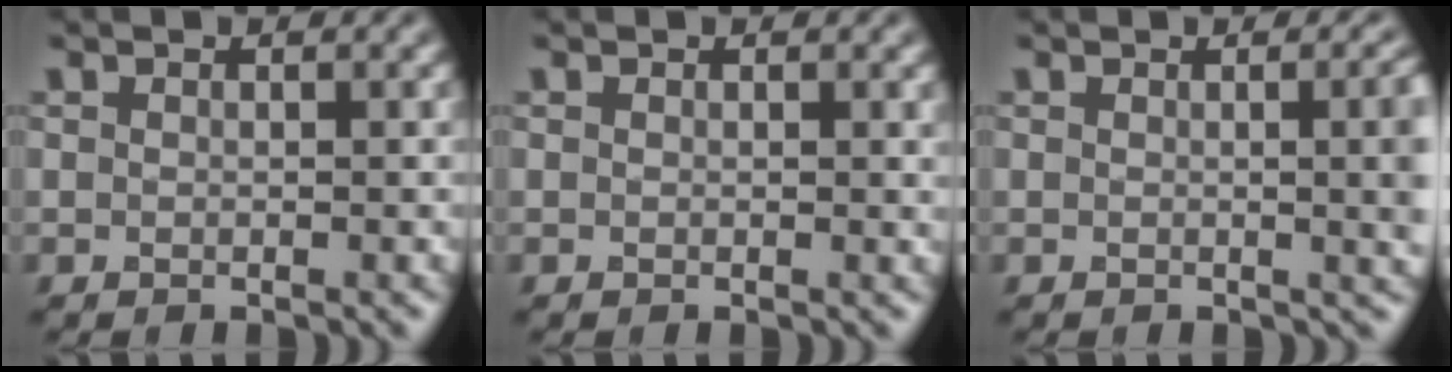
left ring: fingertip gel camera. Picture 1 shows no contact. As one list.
[{"total": 0.5, "force": [0.2, 0.1, 0.5], "torque": [-0.002, 0.000, 0.002]}, {"total": 4.8, "force": [0.1, 1.7, 4.5], "torque": [-0.033, 0.006, 0.002]}]